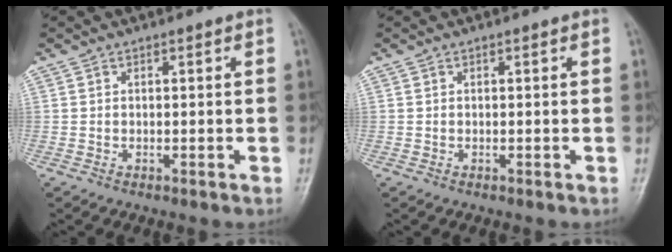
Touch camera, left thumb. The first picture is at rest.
{"total": 0.0}